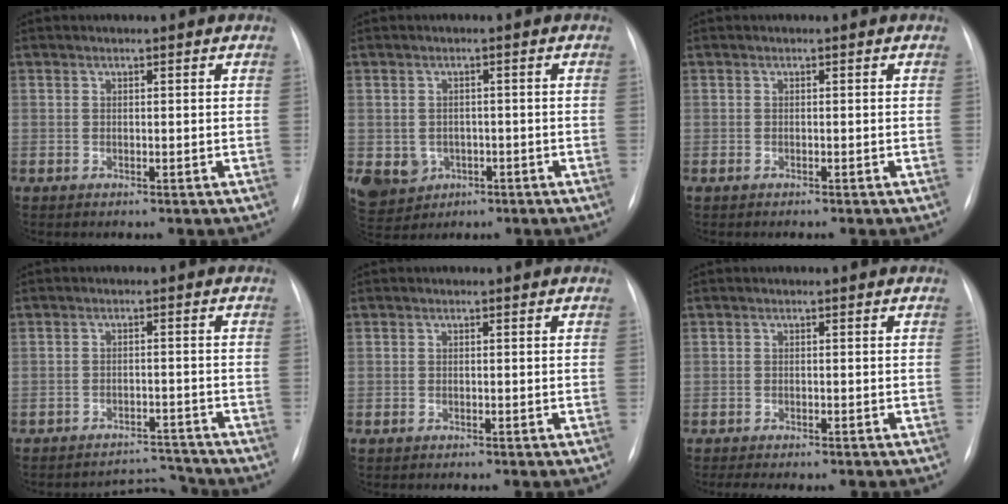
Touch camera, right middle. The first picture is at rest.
{"total": 9.5, "force": [-3.3, 8.4, 3.0], "torque": [-0.086, 0.011, -0.036]}
{"total": 1.1, "force": [-0.9, 0.2, 0.7], "torque": [-0.012, -0.003, -0.010]}
{"total": 4.6, "force": [-4.3, -0.3, -1.8], "torque": [0.032, 0.011, -0.061]}
{"total": 0.8, "force": [-0.6, 0.2, 0.5], "torque": [-0.010, -0.002, -0.008]}
{"total": 4.7, "force": [-3.9, 0.9, 2.4], "torque": [-0.030, -0.006, -0.047]}